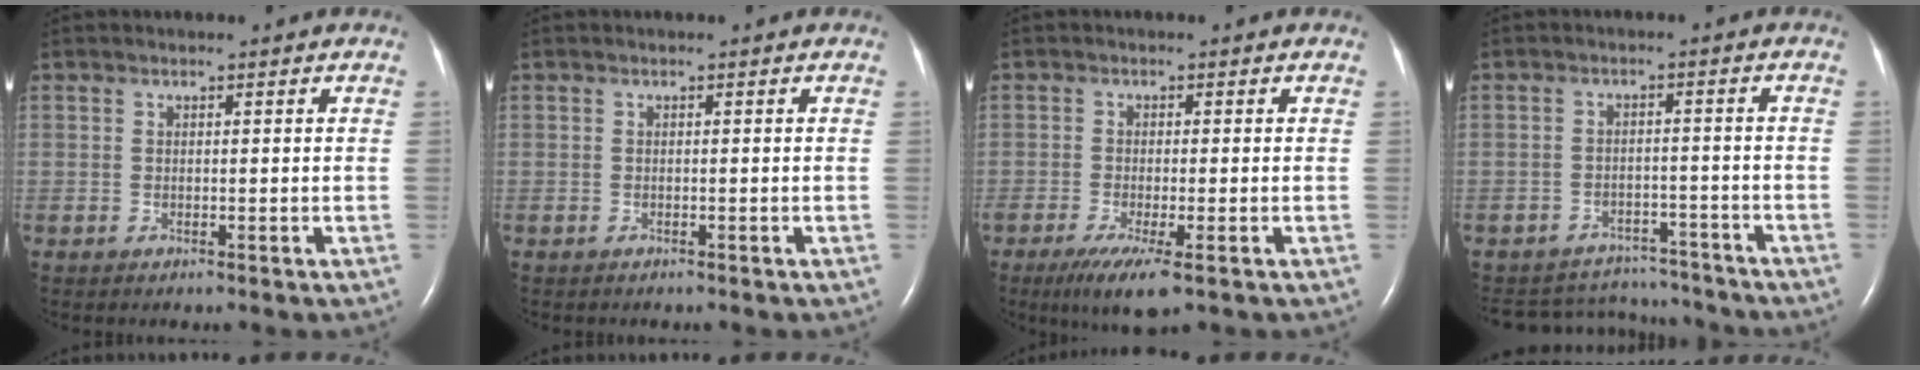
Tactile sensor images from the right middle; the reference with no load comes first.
{"total": 0.0}
{"total": 5.9, "force": [-3.3, 0.8, 4.8], "torque": [-0.088, -0.018, -0.054]}
{"total": 10.6, "force": [-10.2, 2.7, 0.2], "torque": [-0.011, 0.016, -0.138]}